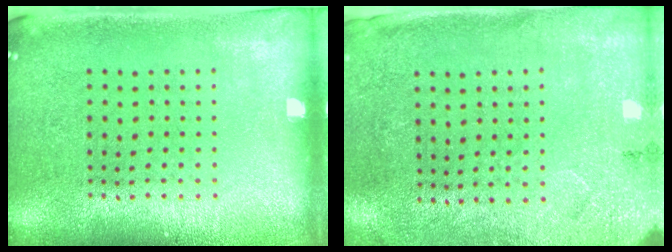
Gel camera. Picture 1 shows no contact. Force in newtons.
{"total": 2.7, "press": 2.2, "slide": 1.5}